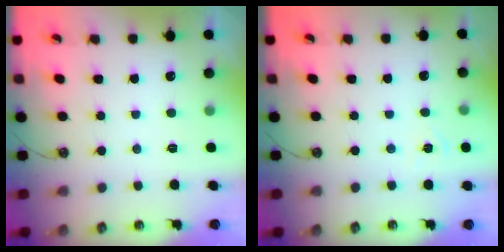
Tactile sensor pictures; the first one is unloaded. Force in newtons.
{"total": 3.6, "press": 3.6, "slide": 0.5}